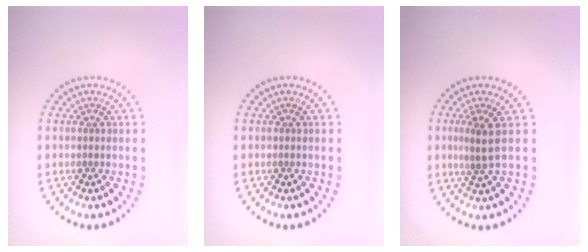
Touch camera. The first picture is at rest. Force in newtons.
{"total": 0.0}
{"total": 1.9, "press": 1.4, "slide": 1.4}